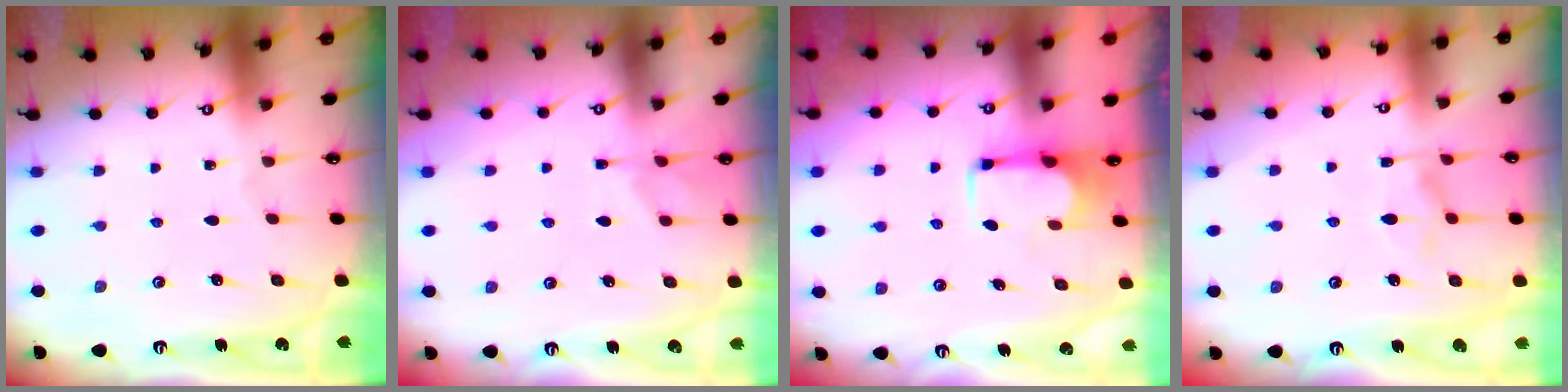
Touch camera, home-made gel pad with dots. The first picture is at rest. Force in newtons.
{"total": 1.5, "press": 1.1, "slide": 1.0}
{"total": 2.3, "press": 2.3, "slide": 0.4}
{"total": 2.3, "press": 2.0, "slide": 1.2}